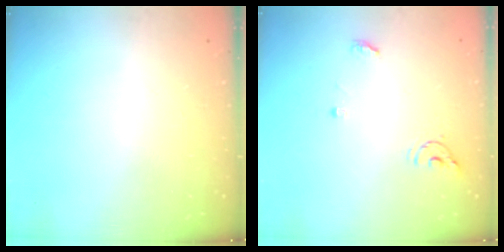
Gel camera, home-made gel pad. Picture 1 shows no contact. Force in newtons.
{"total": 5.3, "press": 5.3, "slide": 0.4}